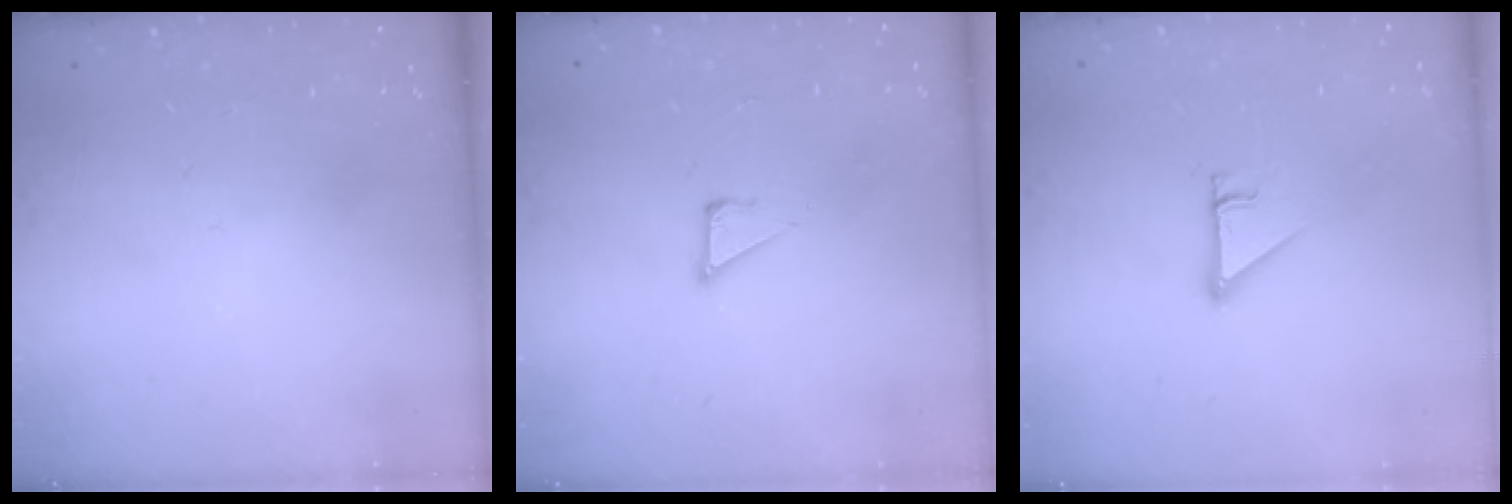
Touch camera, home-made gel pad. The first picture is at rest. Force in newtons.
{"total": 3.8, "press": 3.7, "slide": 0.9}
{"total": 2.7, "press": 2.7, "slide": 0.1}